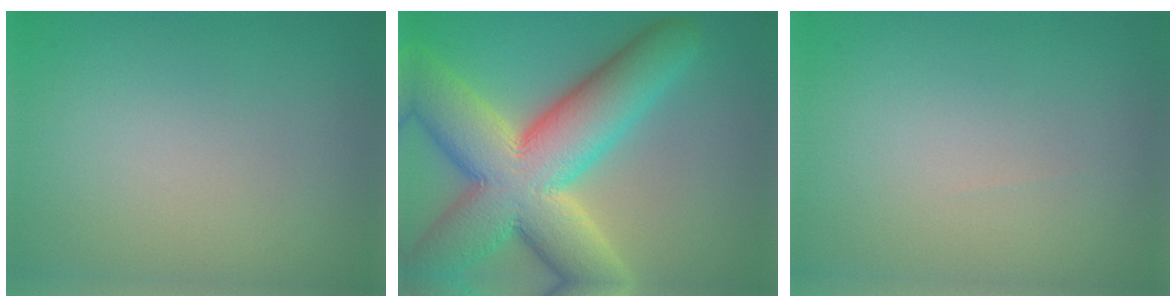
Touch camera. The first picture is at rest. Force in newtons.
{"total": 13.5, "press": 13.5, "slide": 1.1}
{"total": 0.0}